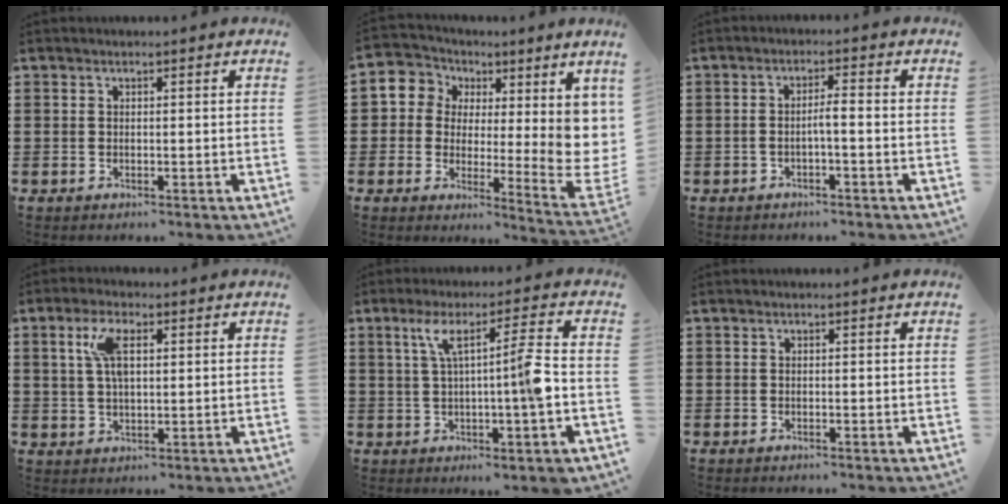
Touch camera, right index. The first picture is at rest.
{"total": 6.7, "force": [2.8, 5.9, 1.8], "torque": [-0.051, -0.028, 0.059]}
{"total": 2.1, "force": [-0.9, 0.0, 1.9], "torque": [-0.035, 0.002, -0.018]}
{"total": 5.8, "force": [1.9, 2.3, 5.0], "torque": [-0.108, 0.010, 0.030]}
{"total": 9.8, "force": [0.2, 0.3, 9.8], "torque": [-0.157, -0.001, -0.008]}
{"total": 0.0}